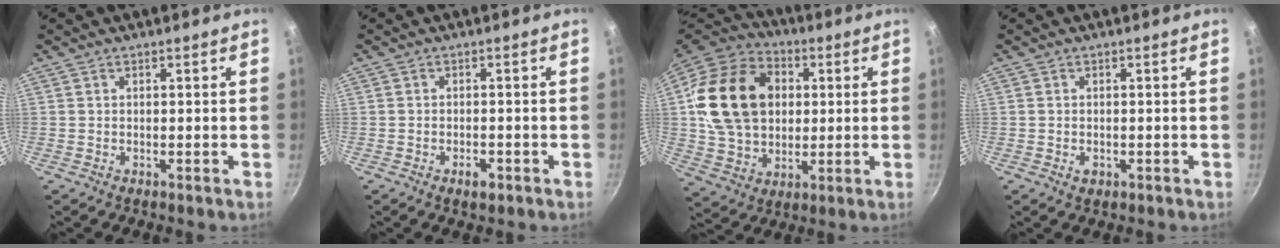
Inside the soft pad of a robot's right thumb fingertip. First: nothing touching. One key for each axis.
{"total": 2.4, "fx": -1.3, "fy": 1.2, "fz": 1.6, "tx": -0.022, "ty": 0.010, "tz": -0.021}
{"total": 22.3, "fx": 3.4, "fy": 17.2, "fz": 13.7, "tx": -0.219, "ty": 0.014, "tz": 0.061}
{"total": 1.5, "fx": -0.5, "fy": 1.1, "fz": 0.9, "tx": -0.014, "ty": -0.001, "tz": -0.008}